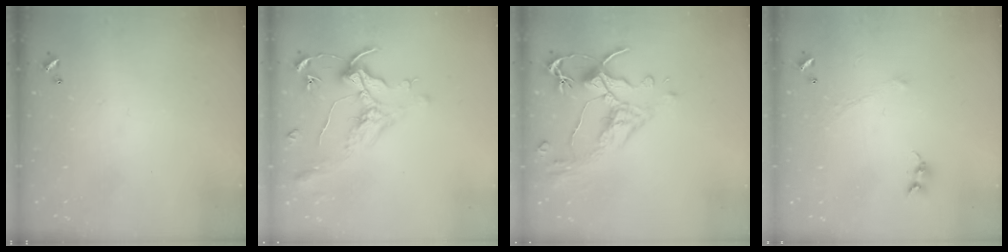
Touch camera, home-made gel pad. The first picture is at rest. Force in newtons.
{"total": 1.6, "press": 1.4, "slide": 0.7}
{"total": 3.3, "press": 3.0, "slide": 1.4}
{"total": 0.0}